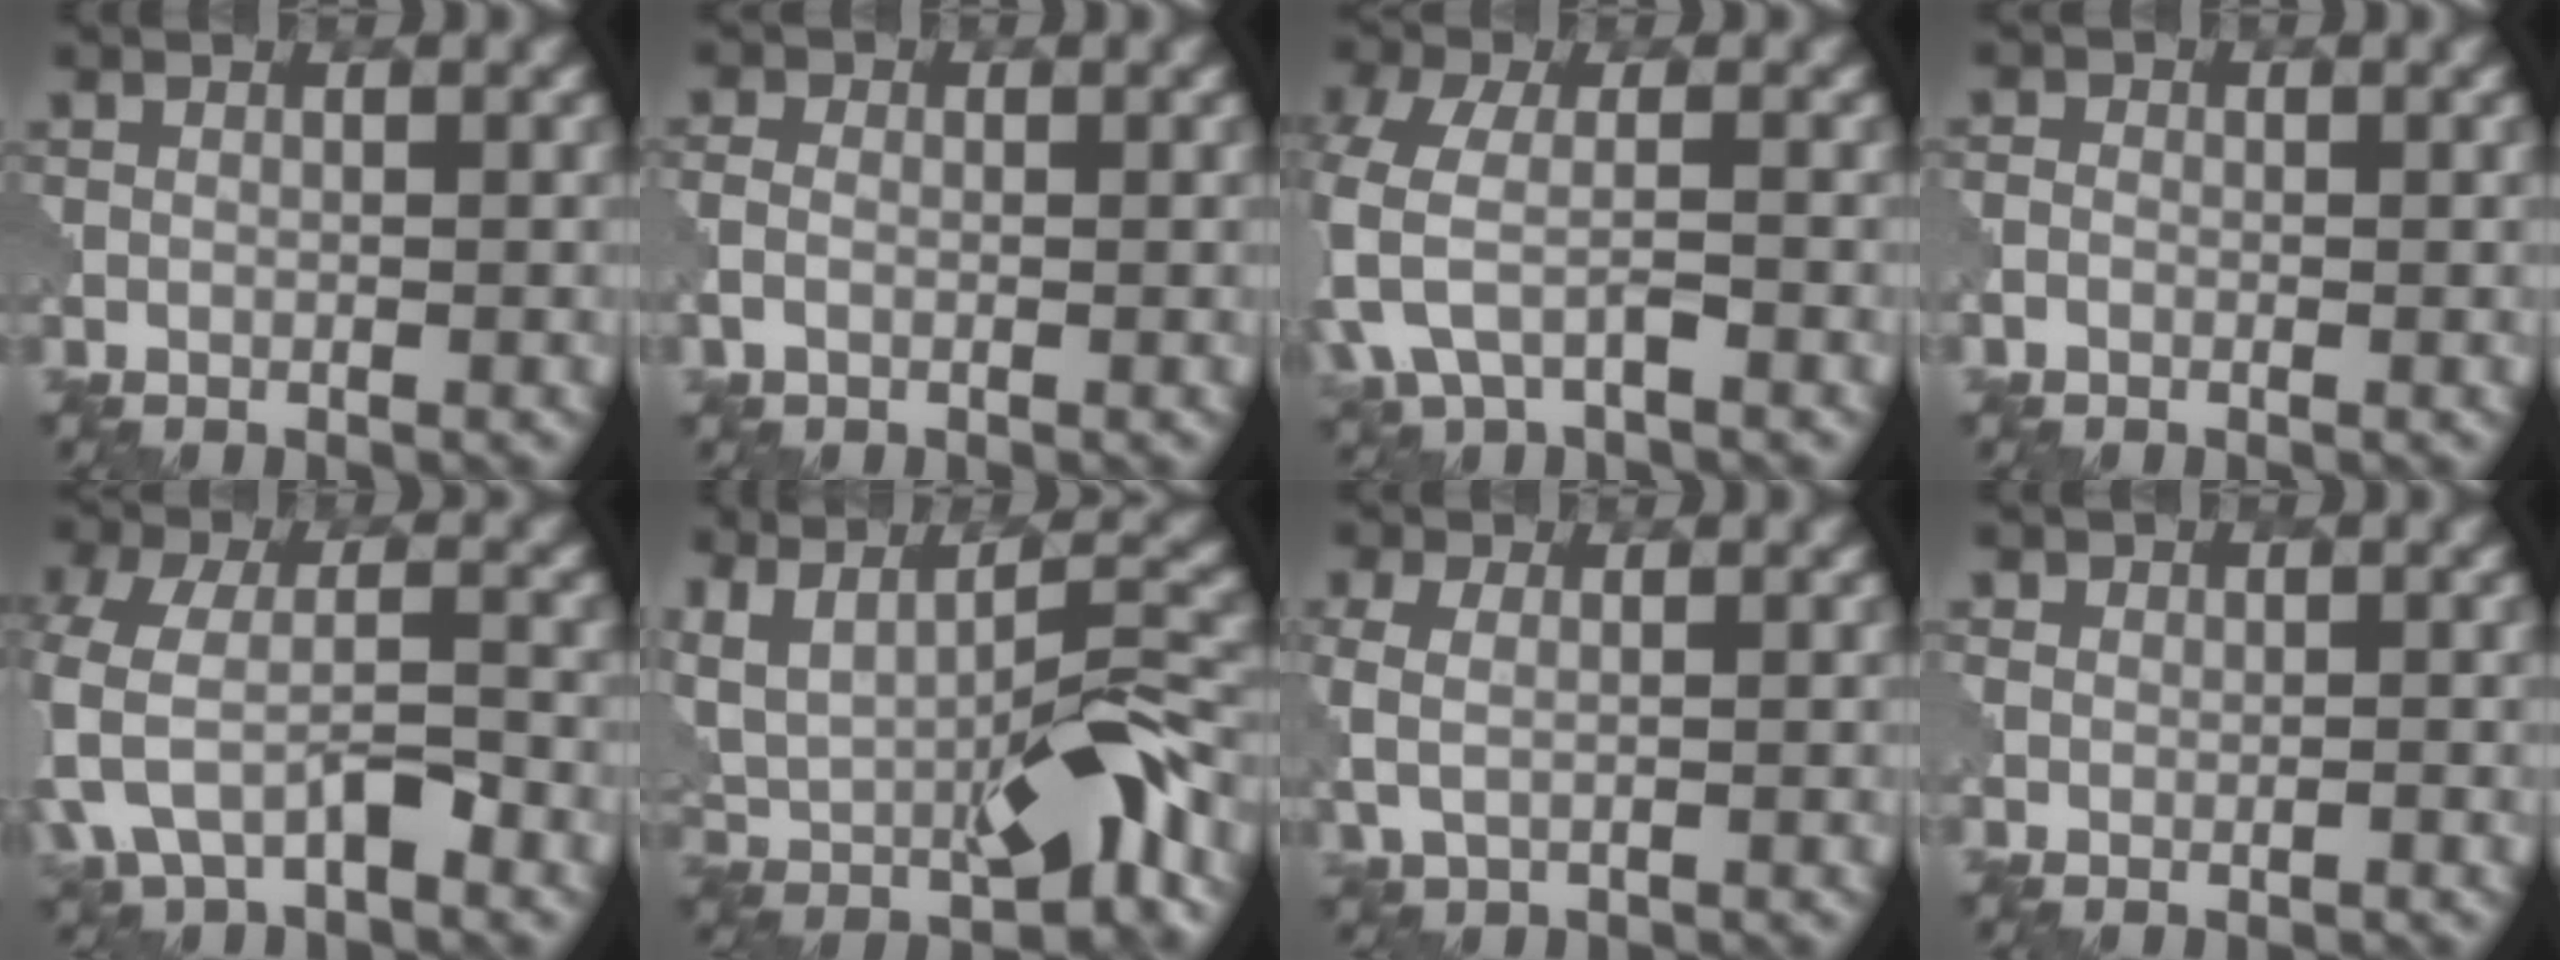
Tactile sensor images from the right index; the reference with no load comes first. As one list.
[{"total": 1.4, "force": [-0.4, 1.1, 0.9], "torque": [-0.020, 0.003, -0.014]}, {"total": 5.2, "force": [-2.0, 2.5, 4.0], "torque": [-0.109, -0.004, -0.049]}, {"total": 1.1, "force": [-0.5, 0.9, 0.4], "torque": [-0.005, -0.002, -0.009]}, {"total": 6.5, "force": [-2.8, 3.3, 4.8], "torque": [-0.117, -0.006, -0.060]}, {"total": 10.2, "force": [0.2, 4.3, 9.2], "torque": [-0.163, -0.012, 0.007]}, {"total": 2.8, "force": [0.2, 1.8, 2.1], "torque": [-0.057, 0.000, 0.006]}, {"total": 1.5, "force": [0.5, 1.3, 0.5], "torque": [-0.007, -0.001, 0.004]}]